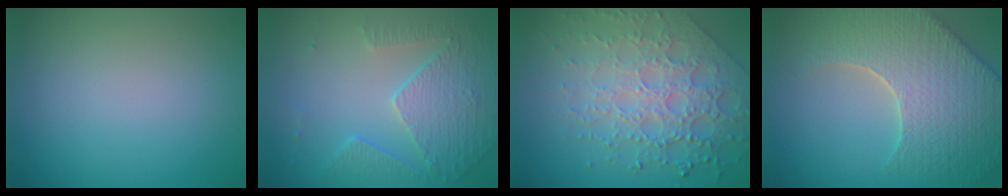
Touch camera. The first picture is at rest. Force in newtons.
{"total": 5.3, "press": 3.8, "slide": 3.7}
{"total": 7.6, "press": 5.5, "slide": 5.2}
{"total": 8.6, "press": 6.4, "slide": 5.7}